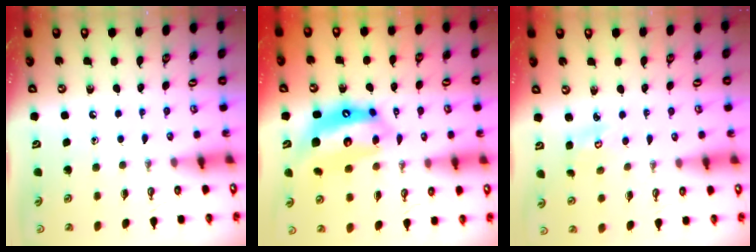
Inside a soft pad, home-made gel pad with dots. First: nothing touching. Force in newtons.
{"total": 13.1, "press": 13.0, "slide": 1.4}
{"total": 3.2, "press": 3.2, "slide": 0.4}